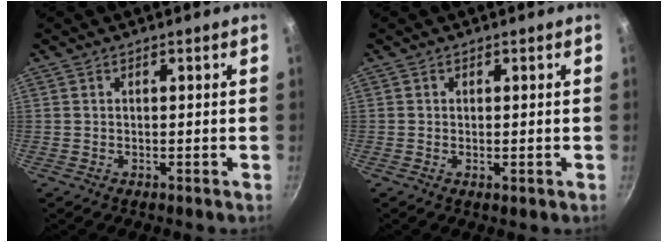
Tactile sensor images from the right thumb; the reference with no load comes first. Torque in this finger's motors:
{"motor_torque": [-0.19, 0.29, -0.46, -0.07, -0.01]}